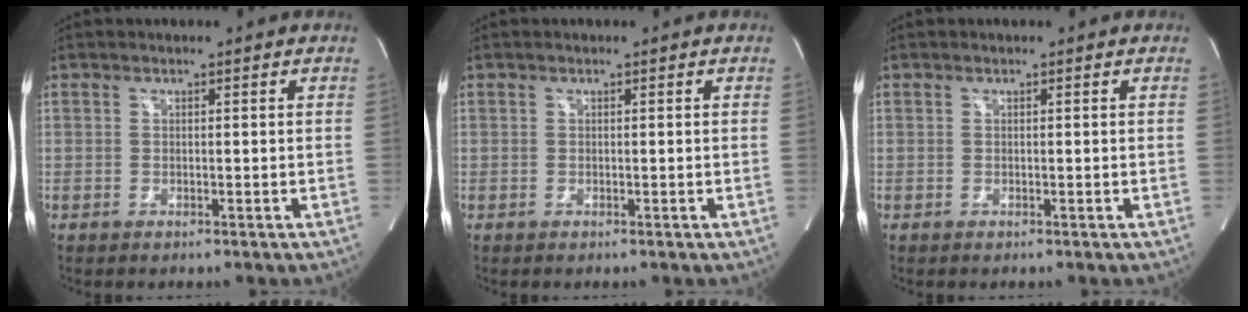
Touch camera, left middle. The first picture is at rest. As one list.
[{"total": 0.0}, {"total": 0.0}]